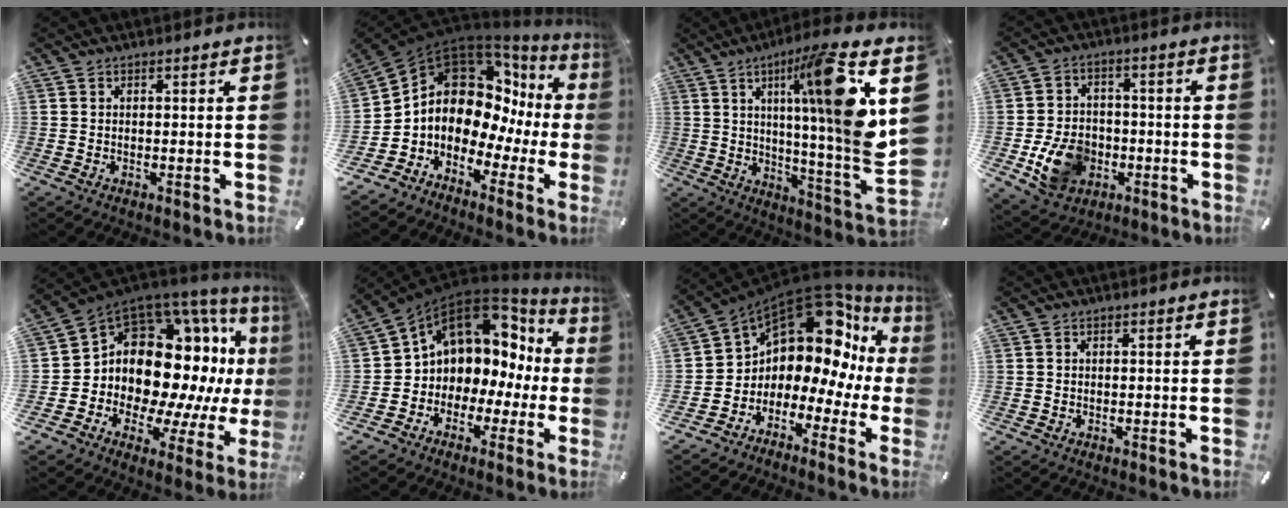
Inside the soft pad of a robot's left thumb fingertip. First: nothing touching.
{"total": 12.4, "force": [3.6, 9.7, 6.8], "torque": [-0.140, -0.059, 0.060]}
{"total": 21.3, "force": [8.5, 1.1, 19.5], "torque": [-0.287, -0.063, 0.107]}
{"total": 11.8, "force": [-3.4, 9.3, 6.4], "torque": [-0.126, 0.018, -0.057]}
{"total": 16.7, "force": [3.1, 13.4, 9.5], "torque": [-0.144, -0.080, 0.079]}
{"total": 9.8, "force": [4.4, 7.9, 3.9], "torque": [-0.084, -0.042, 0.080]}
{"total": 12.9, "force": [6.5, 8.6, 7.2], "torque": [-0.117, -0.079, 0.107]}
{"total": 0.0}